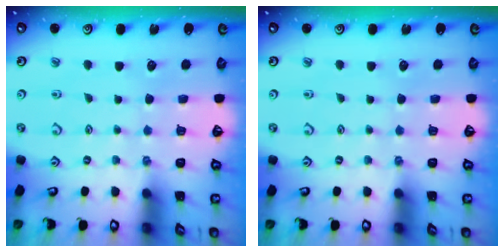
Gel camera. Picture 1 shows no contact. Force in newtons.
{"total": 0.0}